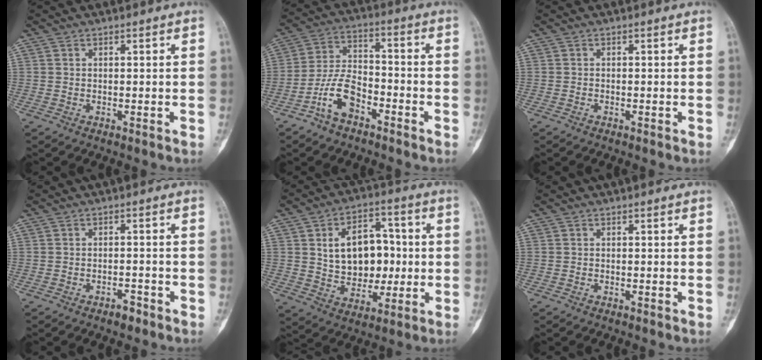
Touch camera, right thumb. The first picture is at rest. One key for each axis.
{"total": 9.2, "fx": -5.2, "fy": 5.0, "fz": 5.8, "tx": -0.111, "ty": 0.043, "tz": -0.105}
{"total": 0.0}
{"total": 2.2, "fx": -1.7, "fy": 1.0, "fz": 1.1, "tx": -0.019, "ty": 0.012, "tz": -0.026}
{"total": 14.1, "fx": 1.3, "fy": 9.9, "fz": 10.0, "tx": -0.115, "ty": 0.015, "tz": 0.029}
{"total": 0.0}